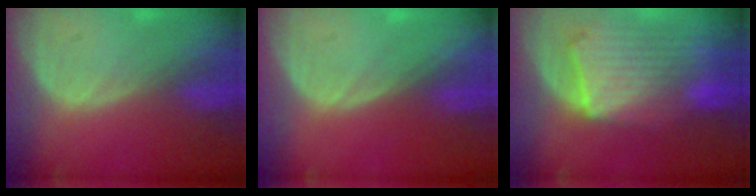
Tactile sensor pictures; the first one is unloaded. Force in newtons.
{"total": 0.0}
{"total": 10.7, "press": 9.3, "slide": 5.3}